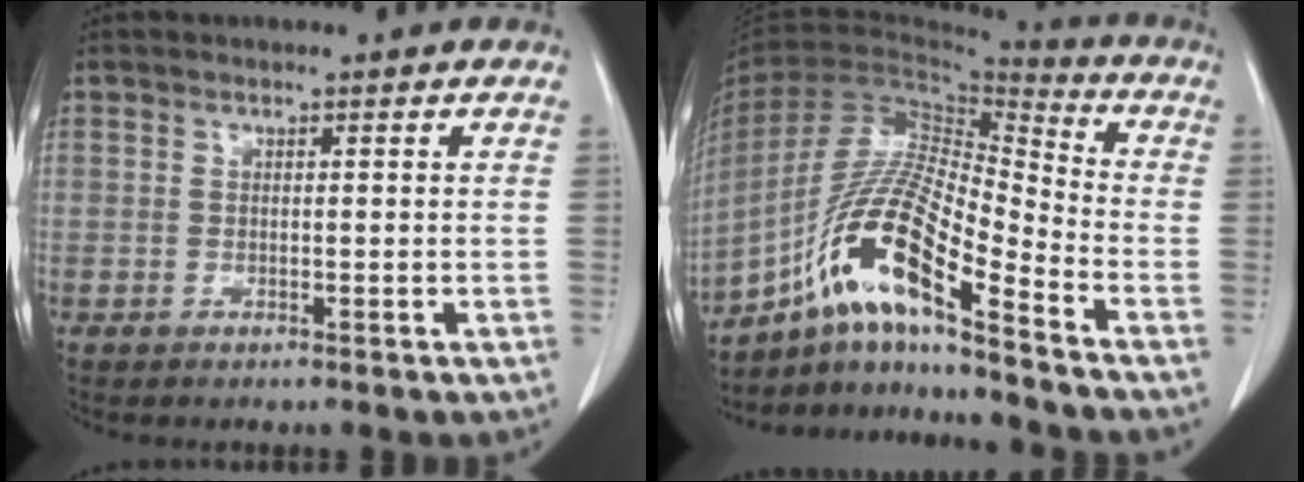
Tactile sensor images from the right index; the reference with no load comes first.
{"total": 16.2, "force": [-10.1, 1.2, 12.5], "torque": [-0.249, 0.000, -0.182]}